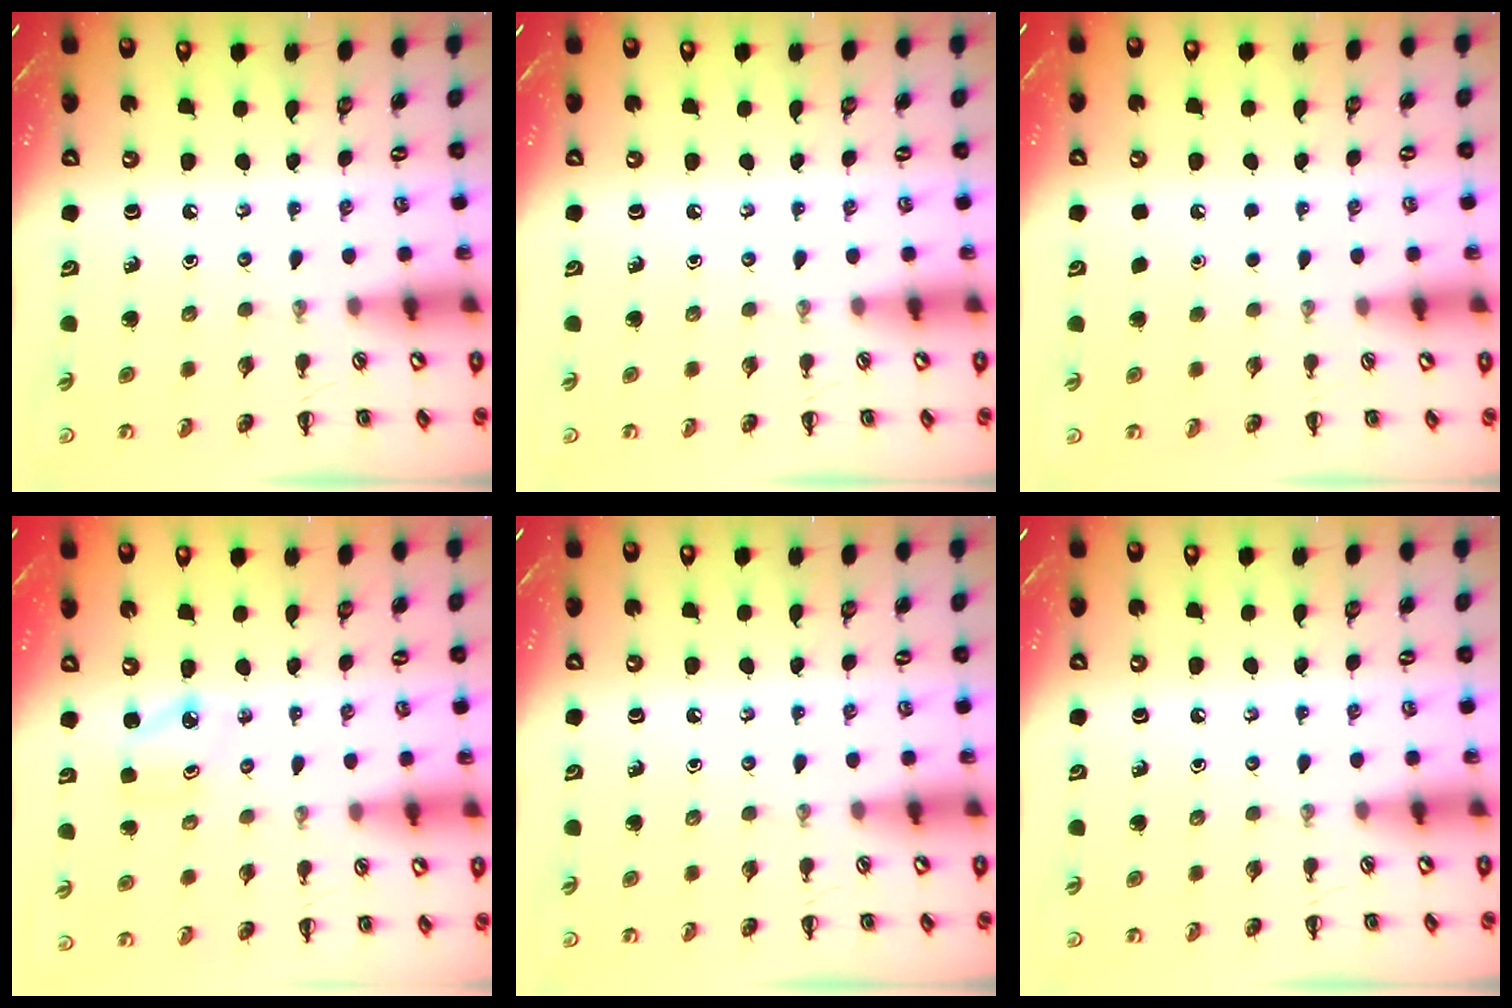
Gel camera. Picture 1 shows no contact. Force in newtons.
{"total": 0.0}
{"total": 1.7, "press": 1.7, "slide": 0.1}
{"total": 2.5, "press": 2.5, "slide": 0.5}
{"total": 0.0}
{"total": 0.0}